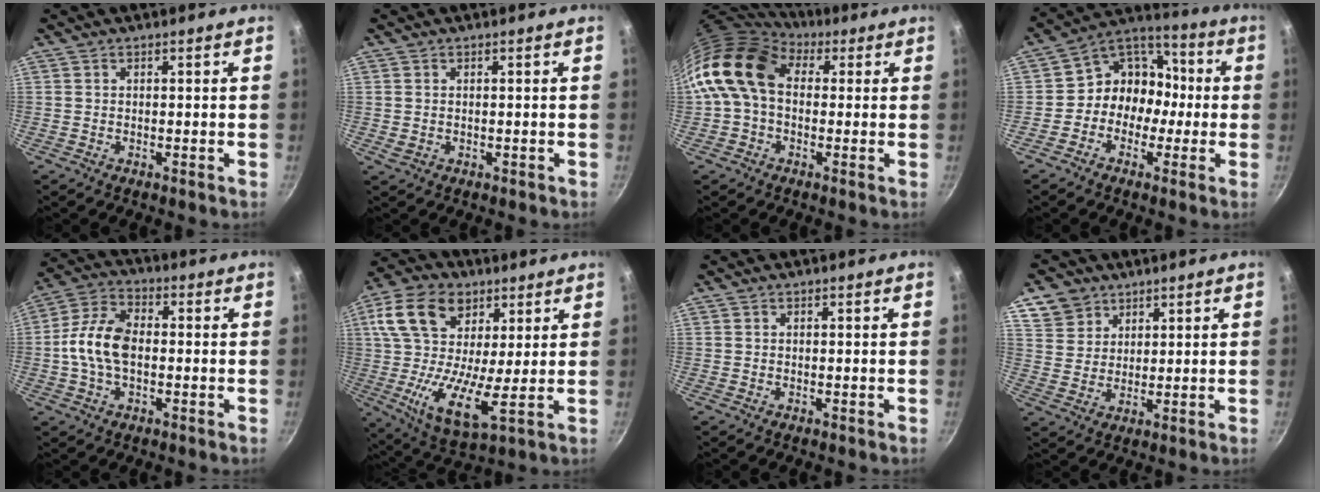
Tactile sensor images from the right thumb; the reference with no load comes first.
{"total": 1.2, "force": [0.0, 0.9, 0.8], "torque": [-0.012, -0.001, 0.004]}
{"total": 13.3, "force": [1.9, 9.6, 9.1], "torque": [-0.149, 0.016, 0.013]}
{"total": 11.0, "force": [-1.7, 9.4, 5.4], "torque": [-0.034, 0.052, -0.047]}
{"total": 10.6, "force": [-0.9, 6.2, 8.6], "torque": [-0.163, 0.031, -0.030]}
{"total": 18.8, "force": [6.0, 10.8, 14.1], "torque": [-0.248, -0.020, 0.095]}
{"total": 0.0}
{"total": 7.2, "force": [4.5, 5.4, 1.5], "torque": [-0.005, -0.003, 0.090]}